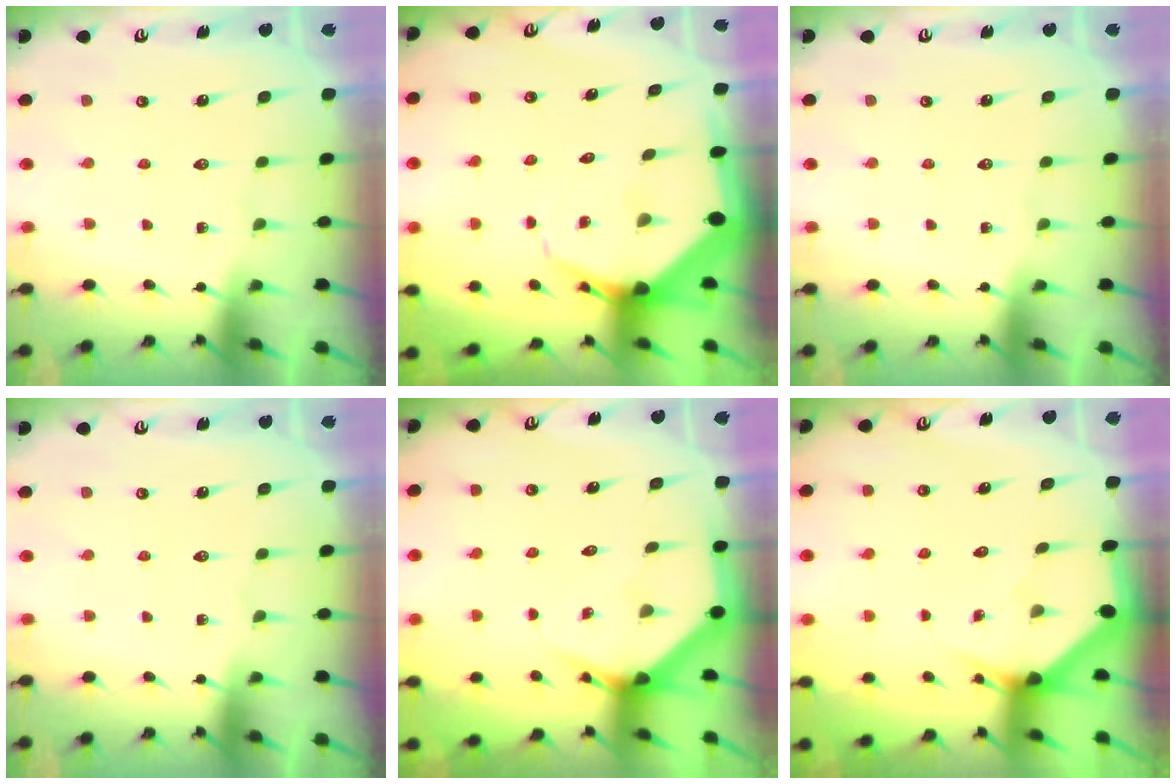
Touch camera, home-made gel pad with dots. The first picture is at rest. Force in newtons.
{"total": 7.2, "press": 7.2, "slide": 0.8}
{"total": 0.0}
{"total": 0.0}
{"total": 4.0, "press": 4.0, "slide": 0.2}
{"total": 3.0, "press": 3.0, "slide": 0.0}